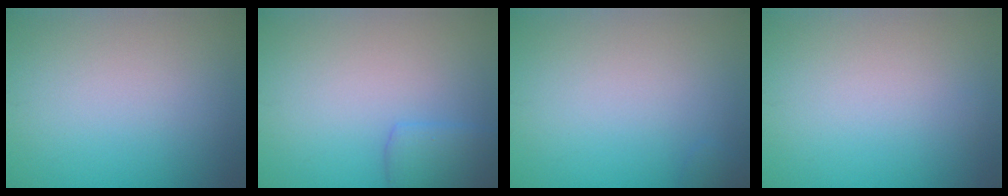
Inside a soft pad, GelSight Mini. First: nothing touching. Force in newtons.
{"total": 2.5, "press": 2.5, "slide": 0.2}
{"total": 0.9, "press": 0.9, "slide": 0.2}
{"total": 0.0}